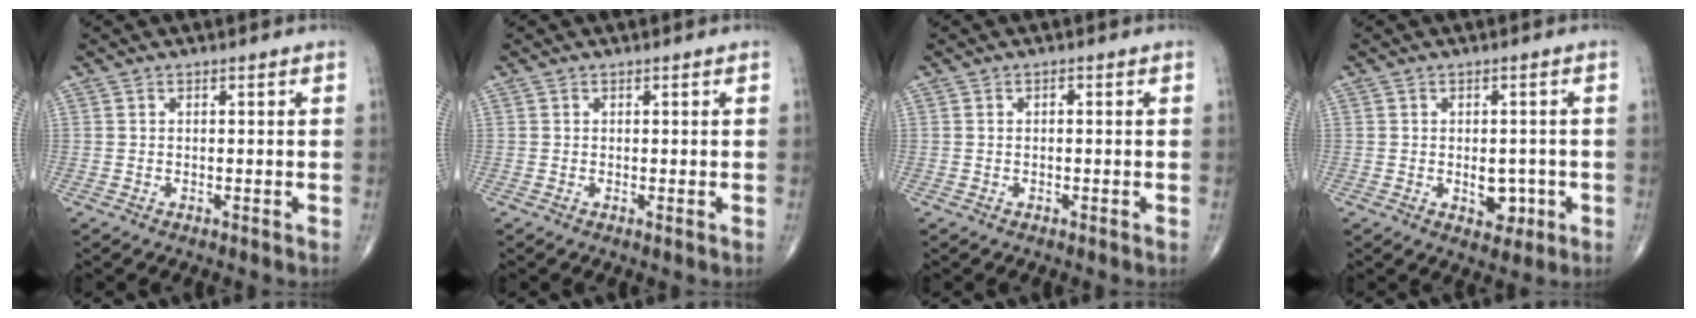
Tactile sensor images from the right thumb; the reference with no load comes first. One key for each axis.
{"total": 0.0}
{"total": 0.6, "fx": 0.0, "fy": 0.3, "fz": 0.5, "tx": -0.010, "ty": 0.002, "tz": -0.002}
{"total": 4.7, "fx": -1.0, "fy": 3.1, "fz": 3.4, "tx": -0.020, "ty": 0.000, "tz": -0.007}